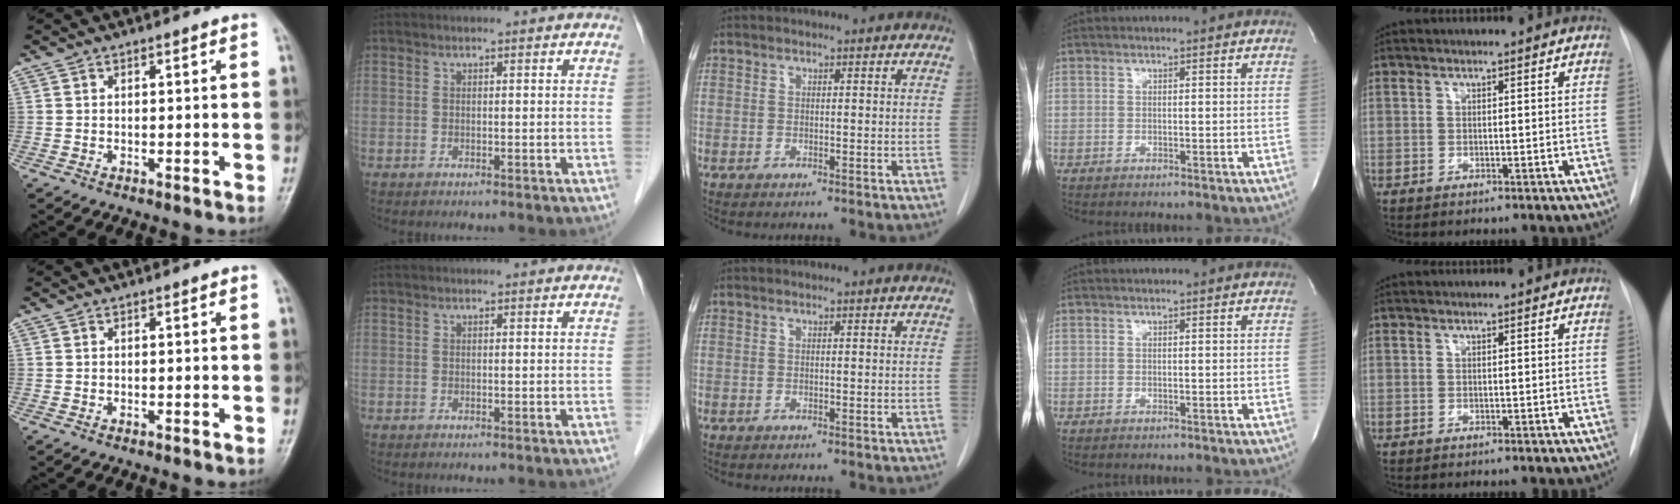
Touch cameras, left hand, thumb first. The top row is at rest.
{}